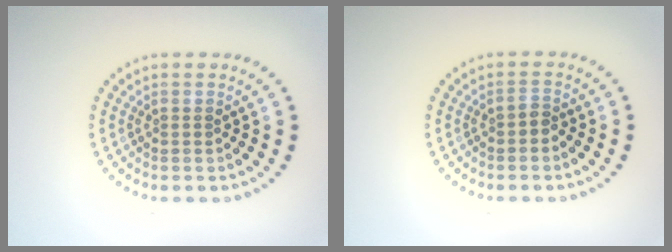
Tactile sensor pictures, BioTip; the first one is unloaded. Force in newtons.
{"total": 1.0, "press": 0.8, "slide": 0.6}